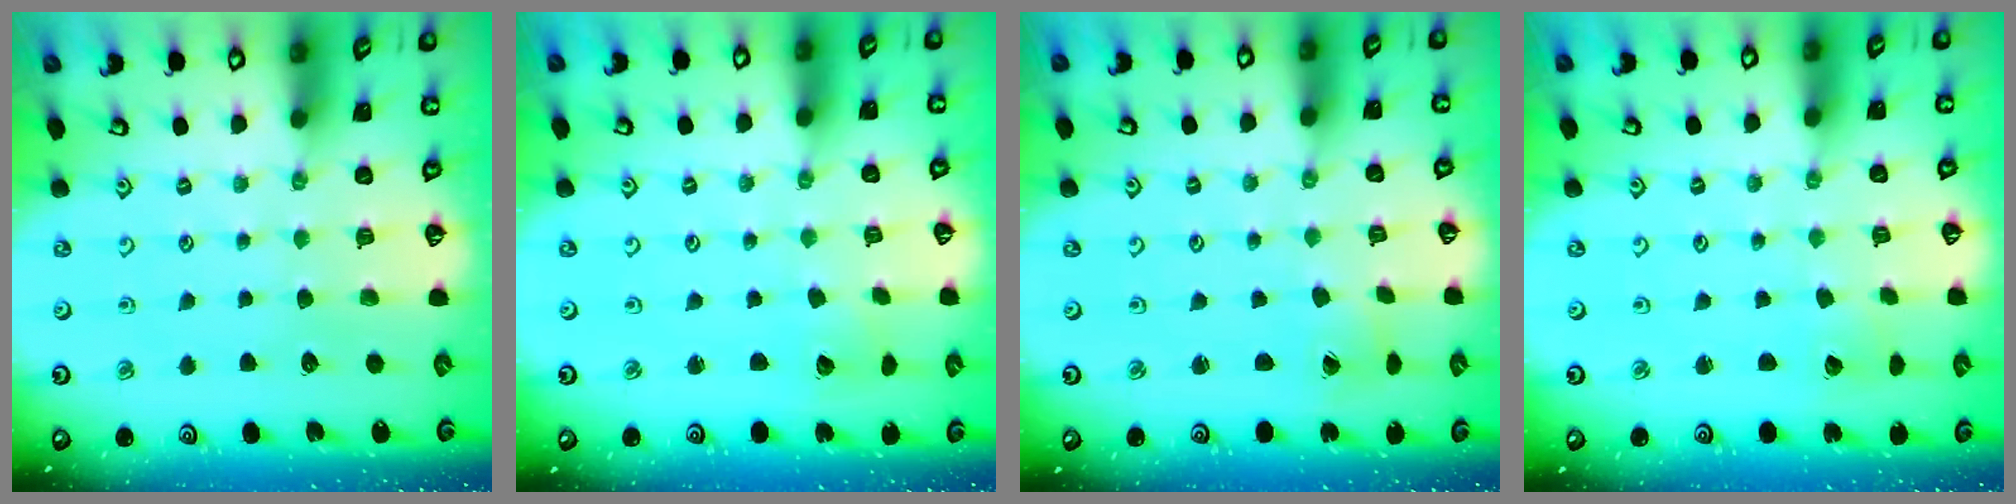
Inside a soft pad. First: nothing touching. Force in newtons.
{"total": 2.4, "press": 2.4, "slide": 0.1}
{"total": 1.6, "press": 1.5, "slide": 0.3}
{"total": 2.4, "press": 2.4, "slide": 0.2}